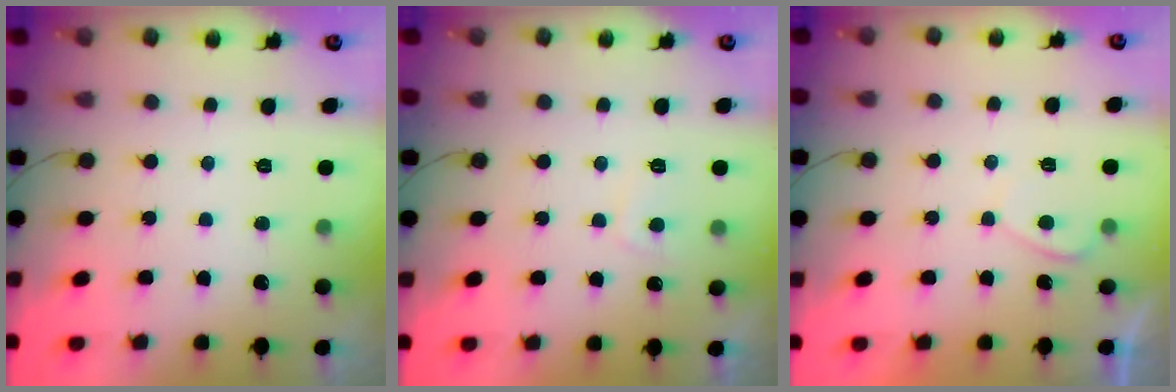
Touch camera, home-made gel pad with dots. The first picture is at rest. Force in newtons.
{"total": 2.9, "press": 2.8, "slide": 0.6}
{"total": 1.0, "press": 0.8, "slide": 0.6}